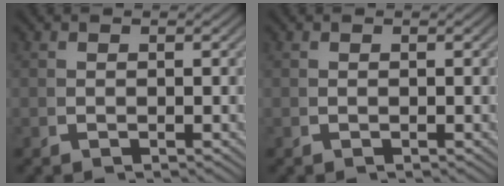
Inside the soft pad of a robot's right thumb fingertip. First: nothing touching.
{"total": 0.0}